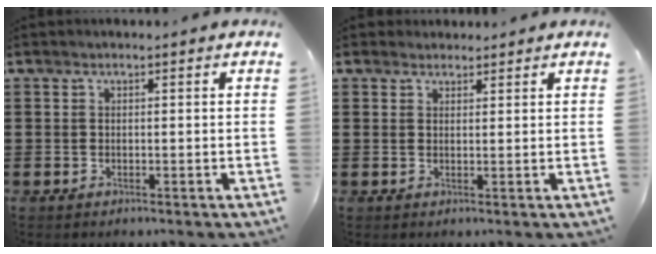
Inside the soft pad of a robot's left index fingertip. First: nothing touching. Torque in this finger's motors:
{"motor_torque": [0.57, 0.54, 0.14, 0.01]}